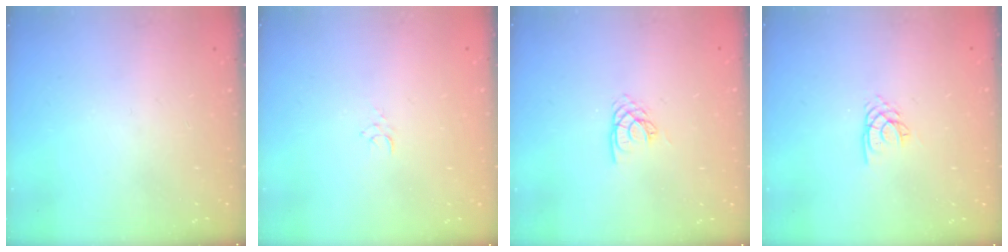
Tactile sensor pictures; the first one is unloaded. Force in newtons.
{"total": 3.3, "press": 3.3, "slide": 0.4}
{"total": 2.8, "press": 2.8, "slide": 0.1}
{"total": 2.0, "press": 2.0, "slide": 0.2}